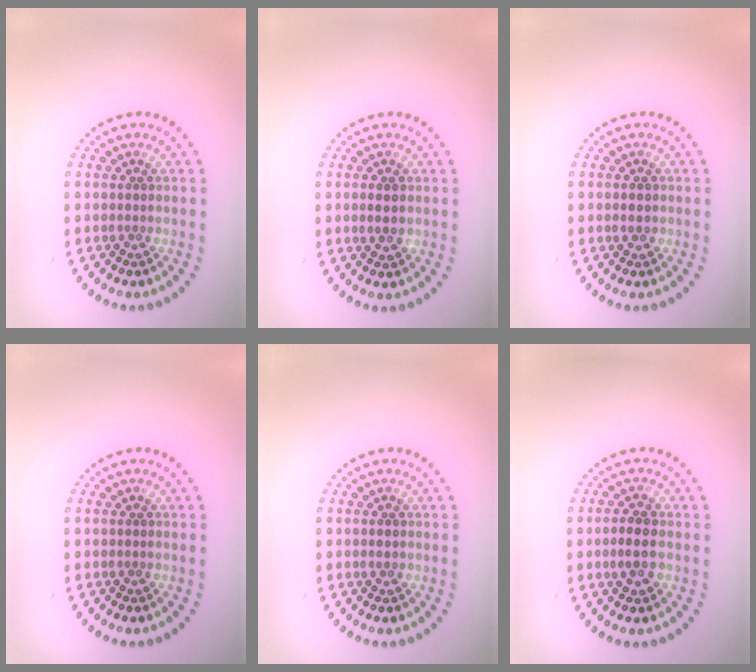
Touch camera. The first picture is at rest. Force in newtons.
{"total": 1.1, "press": 1.1, "slide": 0.1}
{"total": 1.4, "press": 1.4, "slide": 0.1}
{"total": 0.0}
{"total": 0.9, "press": 0.9, "slide": 0.0}
{"total": 2.3, "press": 2.2, "slide": 0.3}